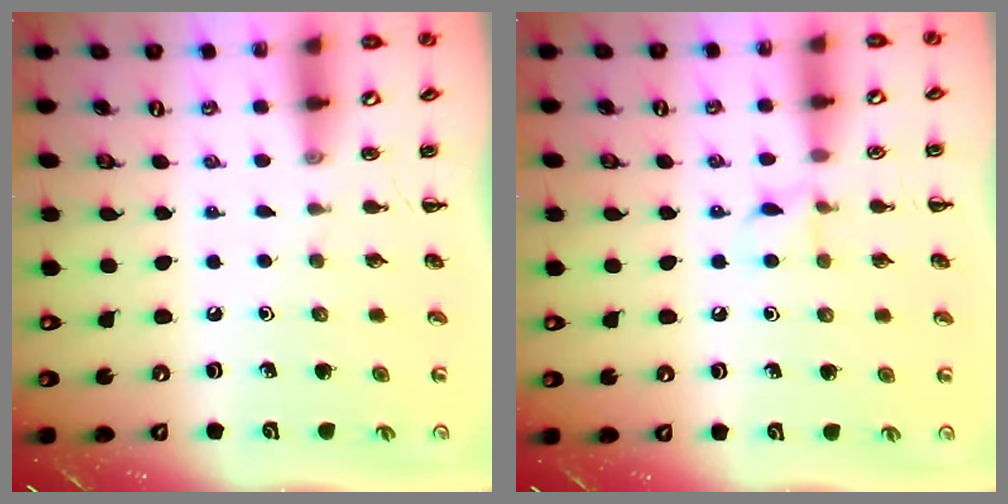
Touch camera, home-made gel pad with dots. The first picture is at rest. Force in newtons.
{"total": 6.1, "press": 6.0, "slide": 1.4}